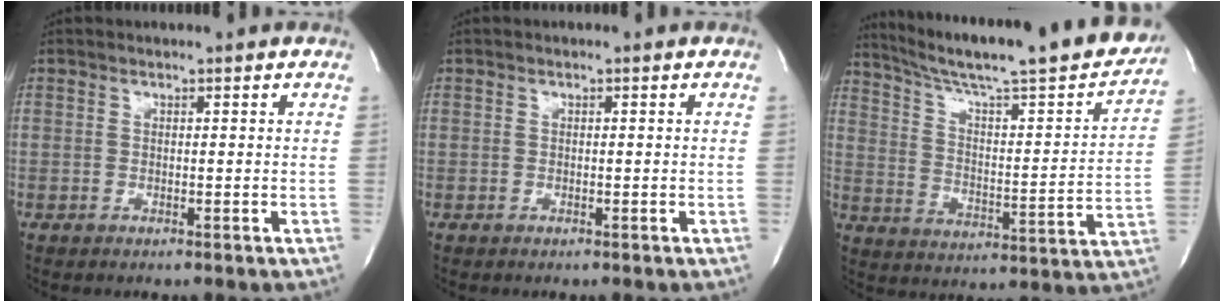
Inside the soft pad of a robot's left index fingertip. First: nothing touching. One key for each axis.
{"total": 0.0}
{"total": 26.2, "fx": 22.7, "fy": 2.0, "fz": 12.9, "tx": -0.207, "ty": -0.046, "tz": 0.311}